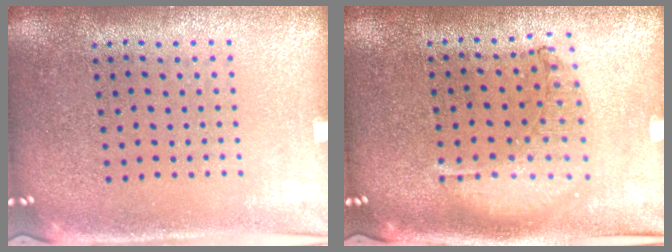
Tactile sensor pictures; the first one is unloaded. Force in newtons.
{"total": 0.9, "press": 0.9, "slide": 0.3}